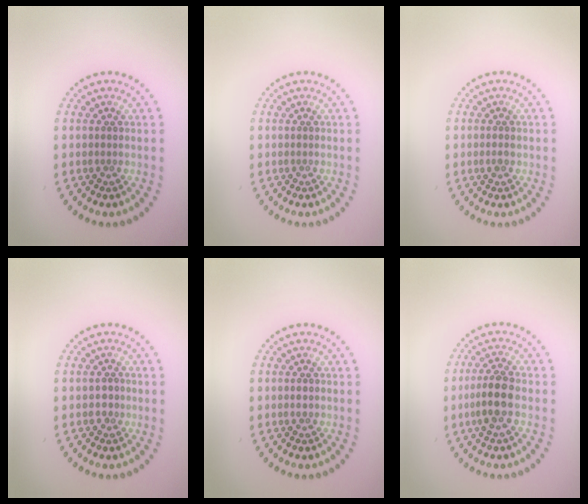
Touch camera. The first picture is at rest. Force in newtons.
{"total": 0.0}
{"total": 0.9, "press": 0.9, "slide": 0.1}
{"total": 0.9, "press": 0.8, "slide": 0.4}
{"total": 0.8, "press": 0.8, "slide": 0.1}
{"total": 3.4, "press": 3.3, "slide": 1.0}